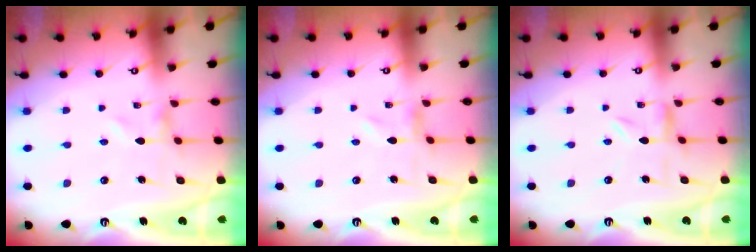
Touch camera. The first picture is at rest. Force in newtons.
{"total": 0.0}
{"total": 1.8, "press": 1.8, "slide": 0.3}